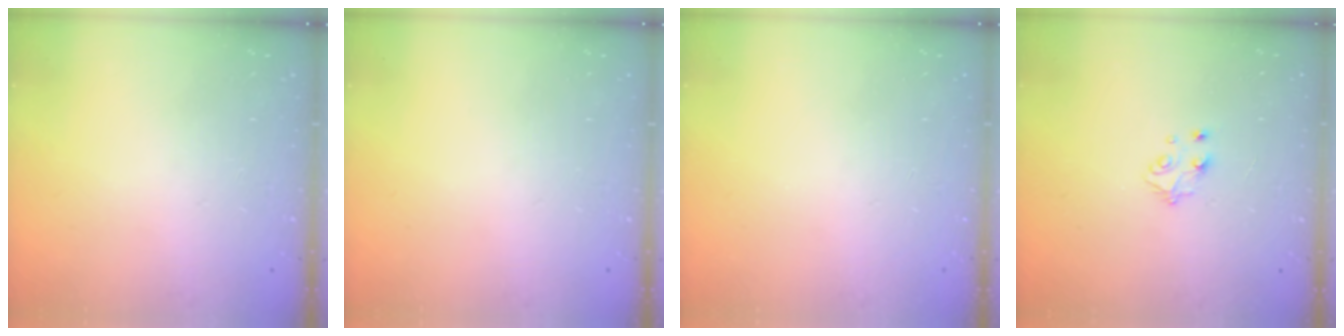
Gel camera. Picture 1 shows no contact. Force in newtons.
{"total": 0.0}
{"total": 0.0}
{"total": 5.4, "press": 5.4, "slide": 0.4}